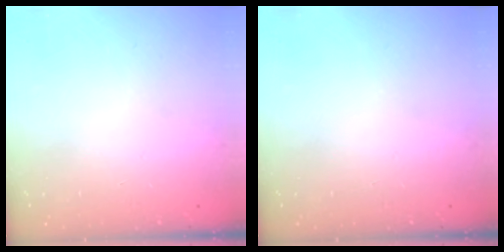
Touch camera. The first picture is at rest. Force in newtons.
{"total": 0.0}